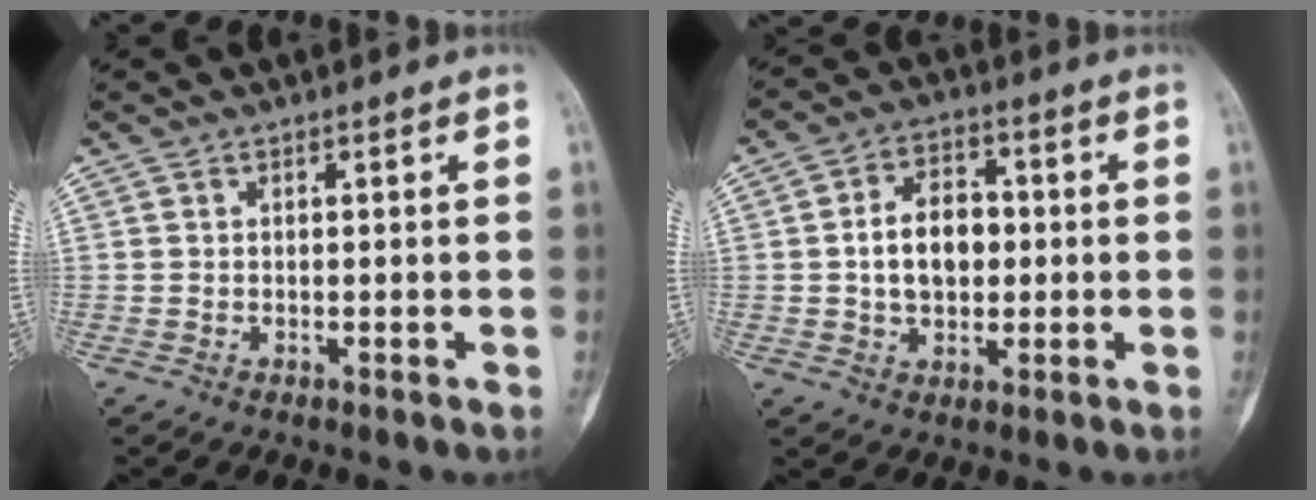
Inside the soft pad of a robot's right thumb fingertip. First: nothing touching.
{"total": 9.8, "force": [0.1, 6.7, 7.1], "torque": [-0.095, 0.015, -0.001]}